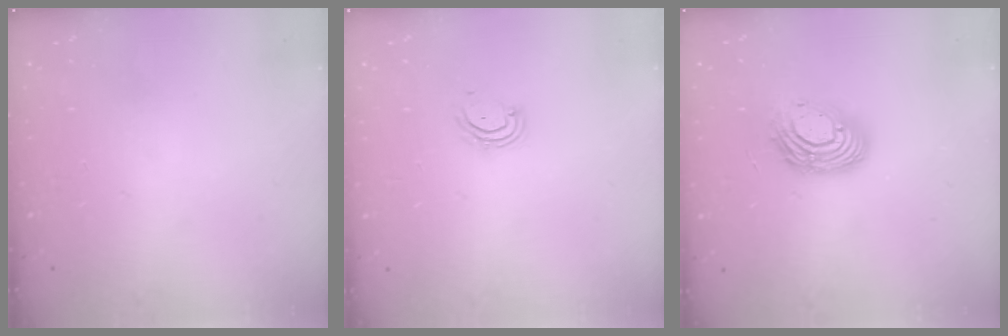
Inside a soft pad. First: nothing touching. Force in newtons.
{"total": 4.1, "press": 4.1, "slide": 0.3}
{"total": 12.4, "press": 12.4, "slide": 1.0}